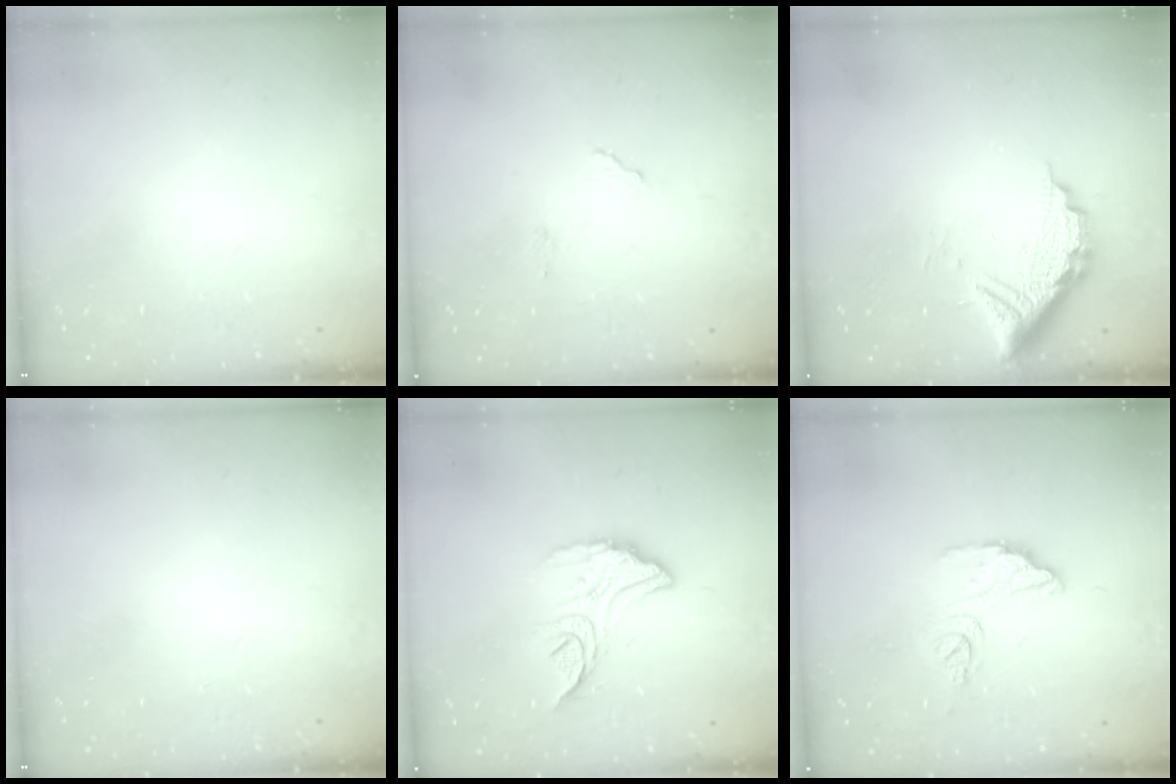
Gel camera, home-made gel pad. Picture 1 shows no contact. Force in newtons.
{"total": 7.3, "press": 7.2, "slide": 0.3}
{"total": 11.5, "press": 11.4, "slide": 1.1}
{"total": 0.0}
{"total": 12.4, "press": 12.4, "slide": 0.7}
{"total": 10.1, "press": 10.0, "slide": 0.8}